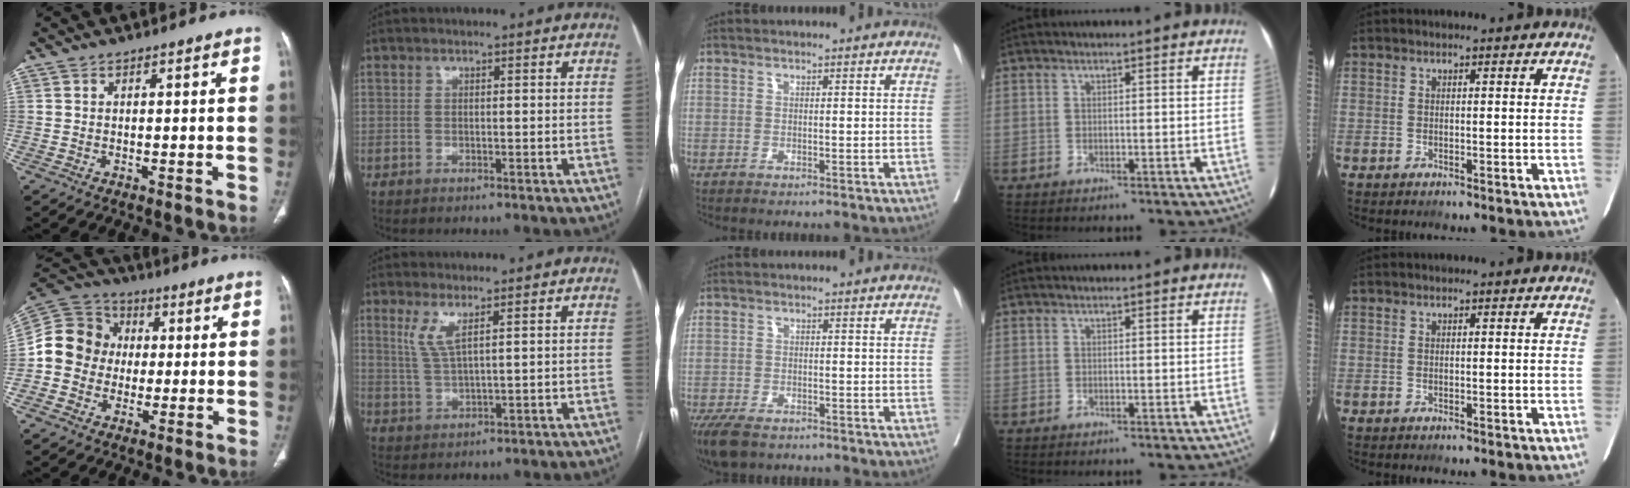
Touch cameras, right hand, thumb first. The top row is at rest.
{"thumb": {"total": 12.3, "force": [-0.7, 11.2, 5.1], "torque": [-0.080, 0.034, -0.022]}, "index": {"total": 3.9, "force": [2.0, 0.4, 3.4], "torque": [-0.081, -0.001, 0.049]}, "middle": {"total": 7.7, "force": [-5.5, 3.5, 4.1], "torque": [-0.081, -0.013, -0.088]}}